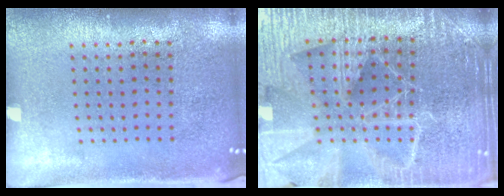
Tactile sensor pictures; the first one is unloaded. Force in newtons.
{"total": 5.3, "press": 4.8, "slide": 2.3}